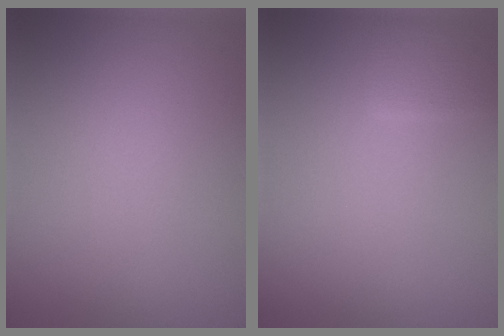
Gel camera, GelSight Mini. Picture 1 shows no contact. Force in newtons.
{"total": 1.4, "press": 1.4, "slide": 0.1}